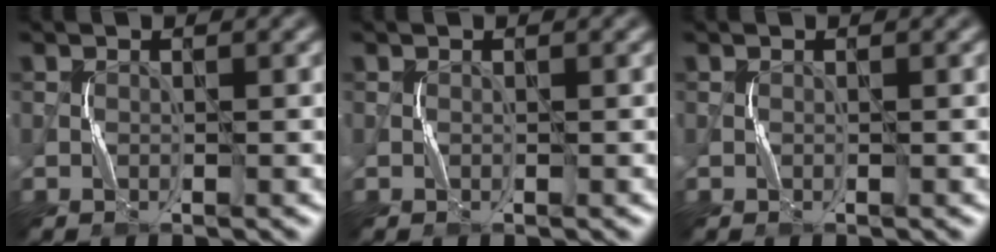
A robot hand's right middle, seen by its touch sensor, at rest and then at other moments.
{"total": 0.0}
{"total": 0.0}